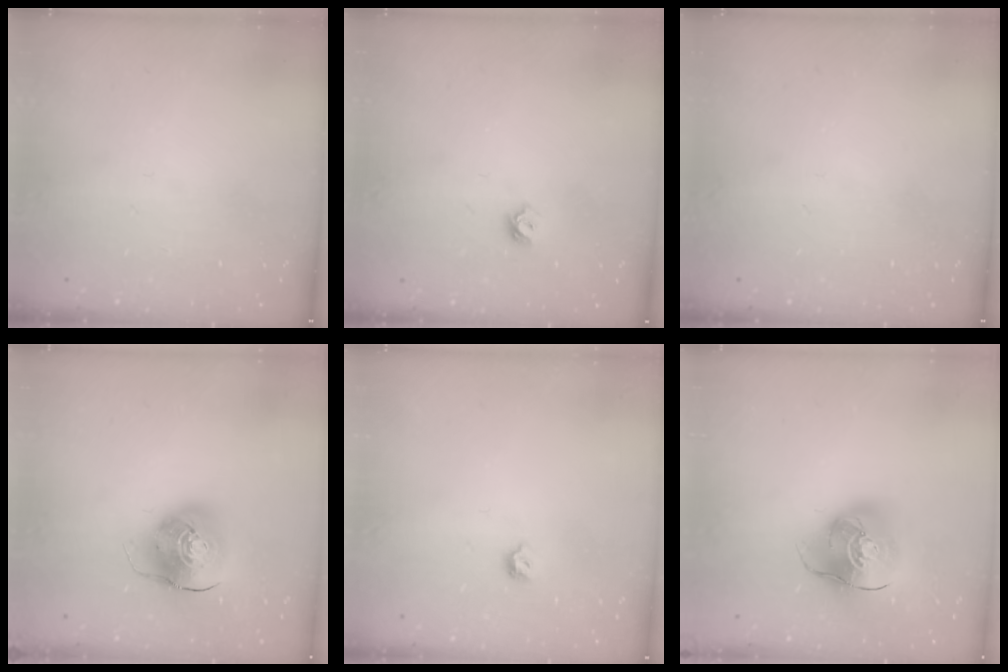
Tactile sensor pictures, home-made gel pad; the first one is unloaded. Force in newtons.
{"total": 5.5, "press": 5.5, "slide": 0.7}
{"total": 0.0}
{"total": 10.4, "press": 10.2, "slide": 1.7}
{"total": 4.0, "press": 4.0, "slide": 0.8}
{"total": 11.7, "press": 11.5, "slide": 1.8}